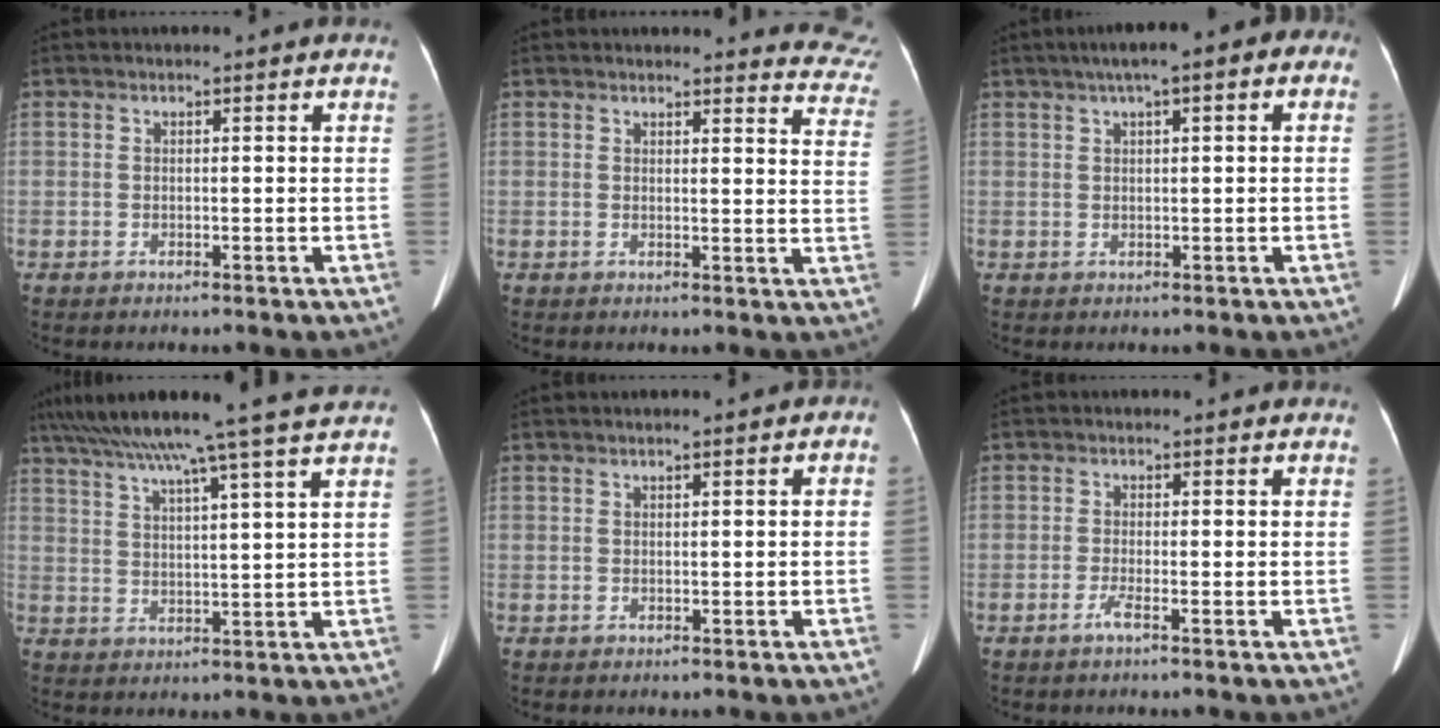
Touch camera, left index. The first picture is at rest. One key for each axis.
{"total": 11.3, "fx": 11.1, "fy": 1.8, "fz": 1.1, "tx": 0.037, "ty": -0.078, "tz": 0.074}
{"total": 7.4, "fx": 3.3, "fy": 2.1, "fz": 6.3, "tx": -0.087, "ty": 0.039, "tz": 0.039}
{"total": 17.1, "fx": 14.2, "fy": -1.6, "fz": 9.3, "tx": -0.162, "ty": 0.016, "tz": 0.204}
{"total": 0.9, "fx": 0.2, "fy": 0.3, "fz": 0.8, "tx": -0.006, "ty": 0.005, "tz": 0.001}
{"total": 1.4, "fx": -0.8, "fy": -0.2, "fz": 1.1, "tx": -0.023, "ty": -0.001, "tz": -0.019}